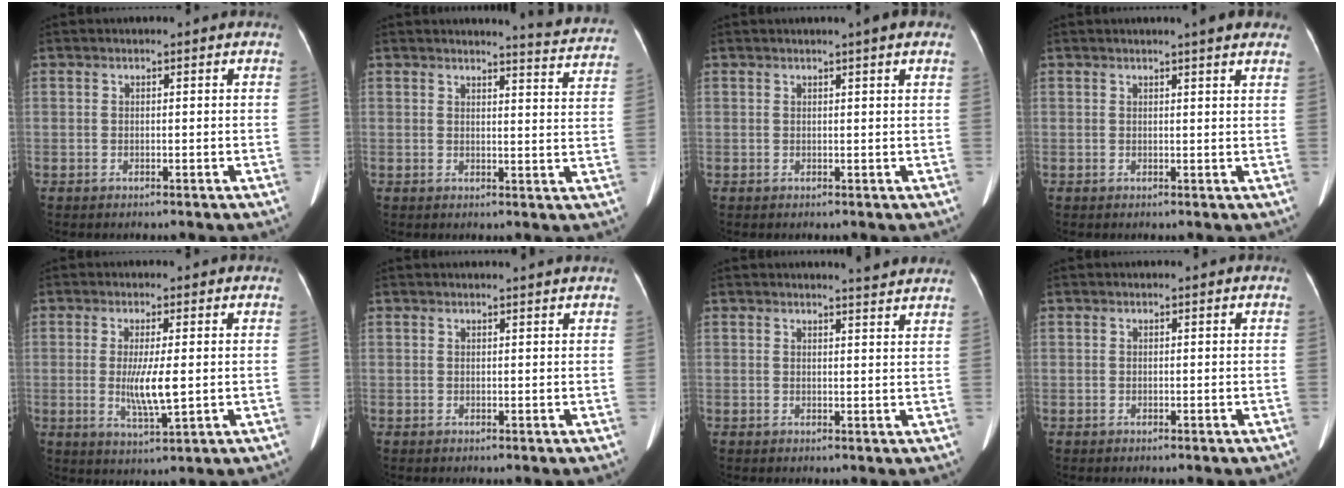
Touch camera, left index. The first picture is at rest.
{"total": 8.9, "force": [8.8, -0.5, 1.1], "torque": [-0.013, -0.052, 0.084]}
{"total": 2.9, "force": [2.0, -0.1, 2.1], "torque": [-0.027, 0.011, 0.022]}
{"total": 4.8, "force": [3.9, 0.2, 2.7], "torque": [-0.033, 0.007, 0.039]}
{"total": 5.9, "force": [-0.5, 0.8, 5.8], "torque": [-0.112, -0.014, -0.009]}
{"total": 2.5, "force": [2.3, -0.5, 0.7], "torque": [-0.012, 0.003, 0.027]}
{"total": 4.4, "force": [4.2, -0.3, 1.2], "torque": [-0.021, -0.006, 0.039]}
{"total": 0.0}